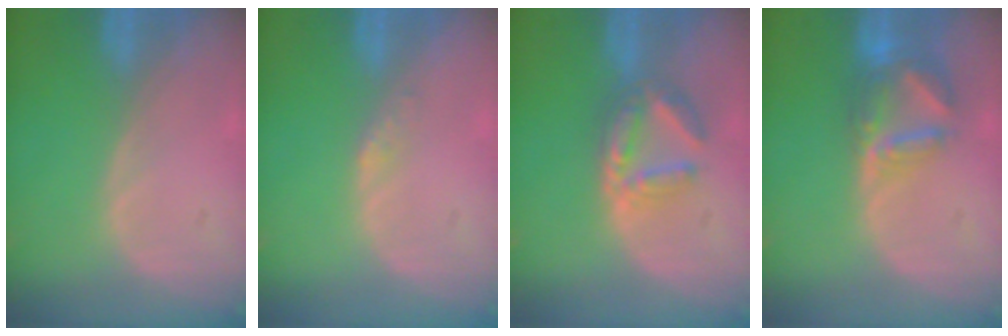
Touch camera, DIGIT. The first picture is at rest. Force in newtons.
{"total": 1.2, "press": 1.2, "slide": 0.1}
{"total": 5.8, "press": 5.5, "slide": 1.8}
{"total": 7.2, "press": 6.3, "slide": 3.4}